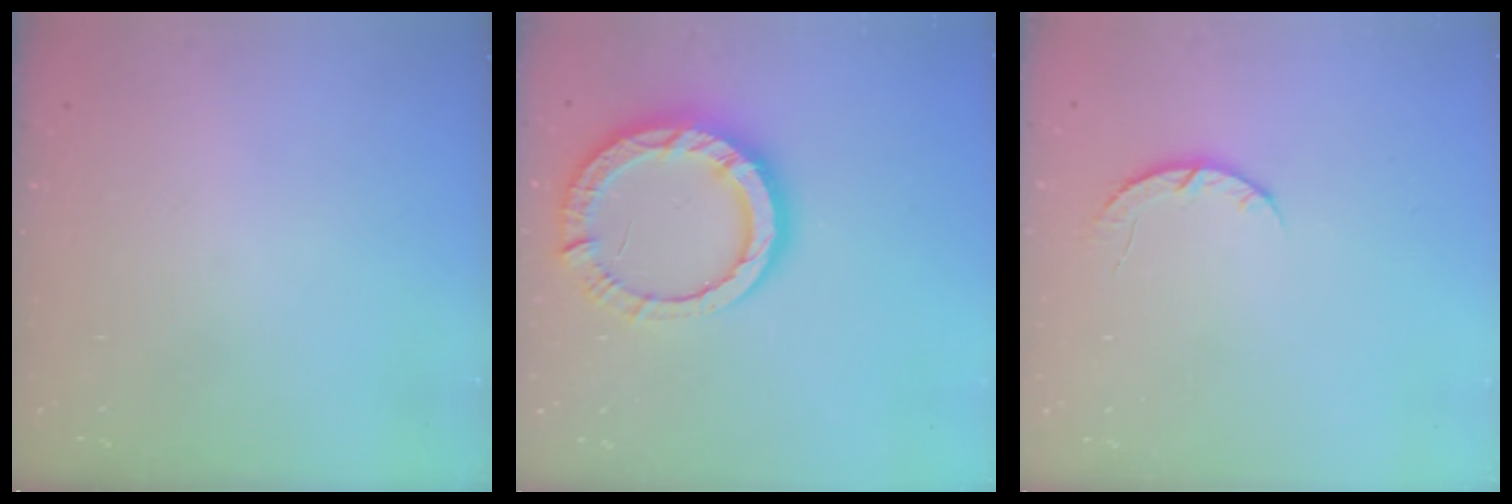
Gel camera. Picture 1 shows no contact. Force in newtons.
{"total": 13.3, "press": 13.2, "slide": 1.6}
{"total": 3.9, "press": 3.8, "slide": 0.6}